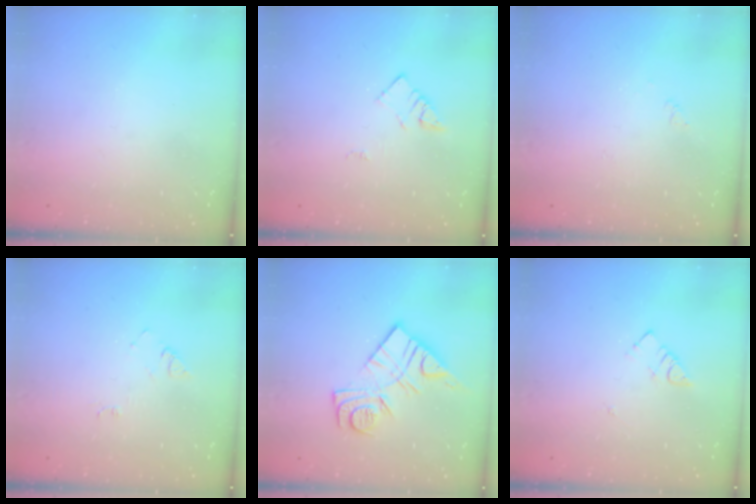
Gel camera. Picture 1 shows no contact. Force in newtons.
{"total": 2.9, "press": 2.9, "slide": 0.2}
{"total": 2.9, "press": 2.9, "slide": 0.5}
{"total": 3.9, "press": 3.9, "slide": 0.5}
{"total": 12.3, "press": 12.2, "slide": 1.5}
{"total": 3.2, "press": 3.1, "slide": 0.4}